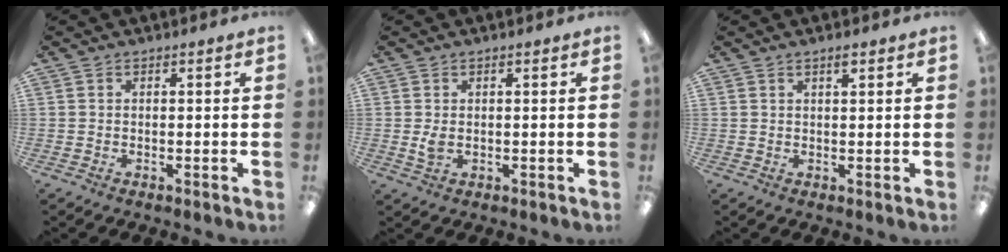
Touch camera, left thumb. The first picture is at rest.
{"total": 2.8, "force": [0.1, 1.7, 2.2], "torque": [-0.049, -0.004, -0.005]}
{"total": 1.9, "force": [1.4, 0.3, 1.2], "torque": [-0.019, -0.003, 0.022]}